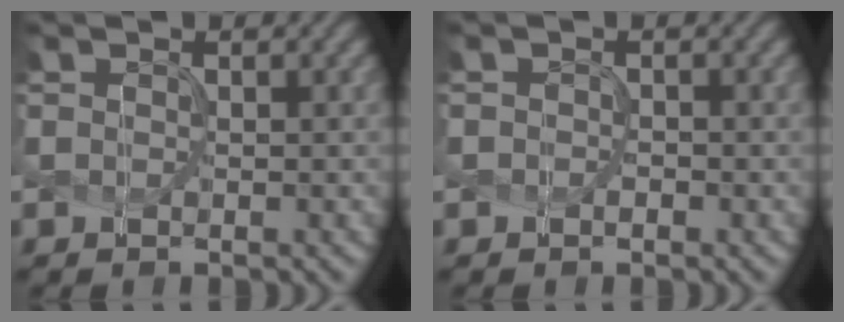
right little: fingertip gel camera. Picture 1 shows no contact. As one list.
[{"total": 0.8, "force": [-0.3, 0.6, 0.5], "torque": [-0.009, 0.000, -0.003]}]